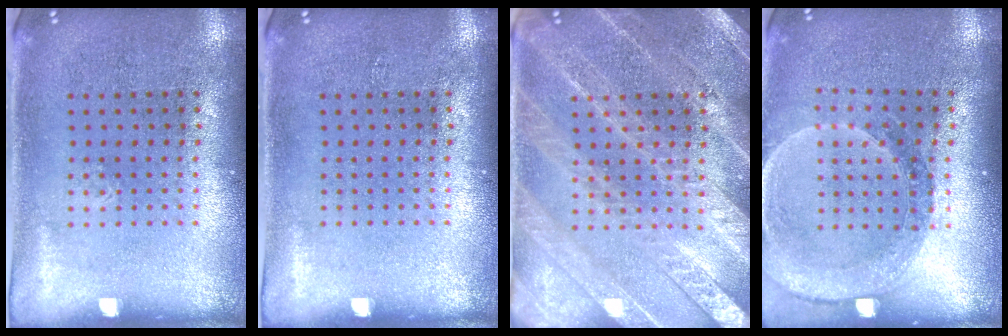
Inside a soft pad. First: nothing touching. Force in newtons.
{"total": 0.0}
{"total": 3.3, "press": 3.2, "slide": 0.6}
{"total": 1.4, "press": 1.4, "slide": 0.1}